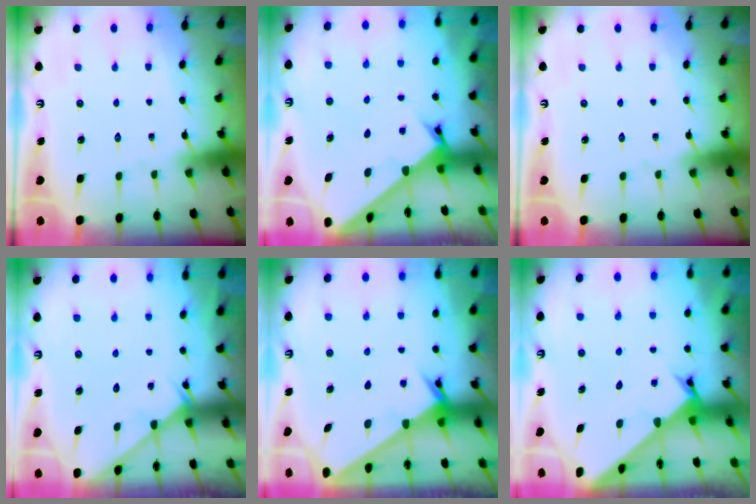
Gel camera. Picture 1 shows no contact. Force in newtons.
{"total": 2.0, "press": 2.0, "slide": 0.2}
{"total": 0.0}
{"total": 3.7, "press": 3.7, "slide": 0.3}
{"total": 2.2, "press": 2.2, "slide": 0.2}
{"total": 2.3, "press": 2.3, "slide": 0.2}